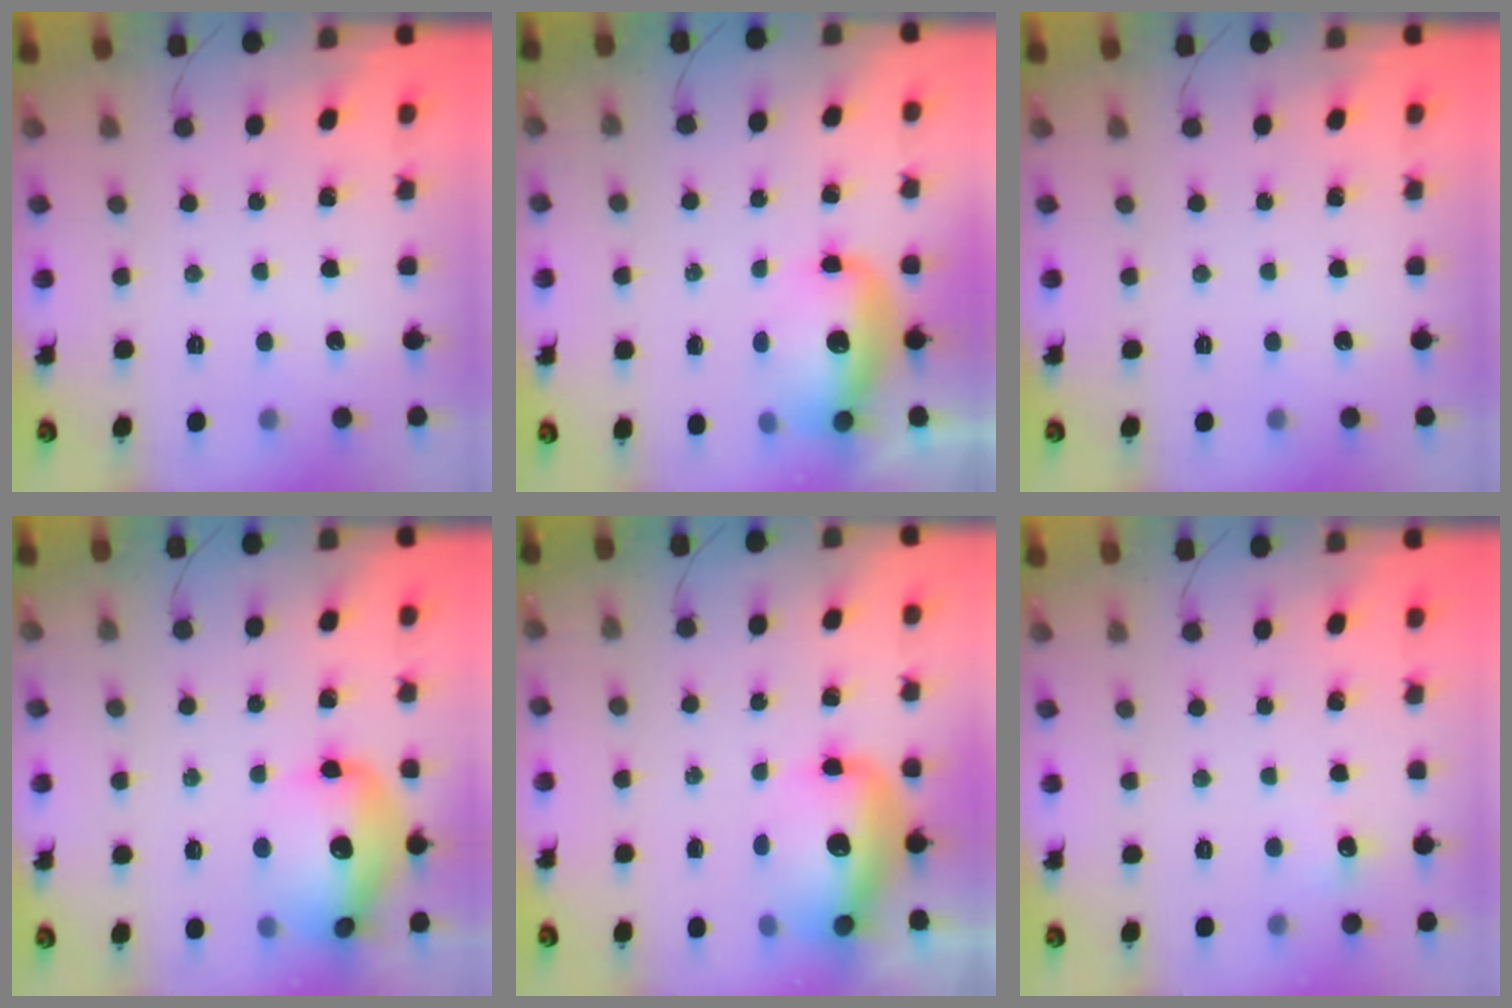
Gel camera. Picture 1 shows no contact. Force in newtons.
{"total": 12.6, "press": 12.3, "slide": 2.5}
{"total": 0.0}
{"total": 16.2, "press": 16.0, "slide": 2.4}
{"total": 13.9, "press": 13.5, "slide": 3.5}
{"total": 4.7, "press": 4.6, "slide": 1.2}